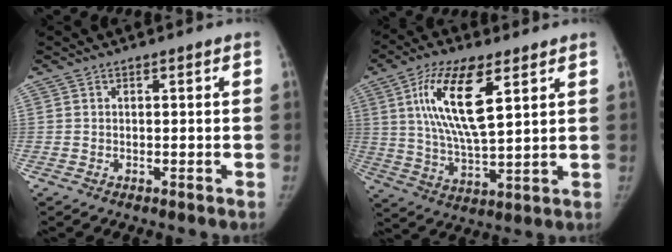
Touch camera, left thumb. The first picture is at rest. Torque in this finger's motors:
{"motor_torque": [0.26, 0.36, 1.97, -0.80, 0.29]}